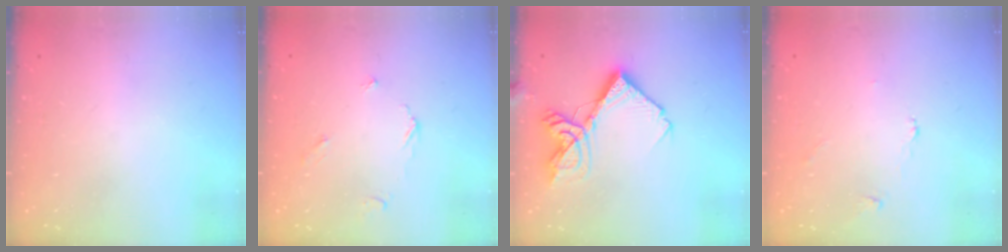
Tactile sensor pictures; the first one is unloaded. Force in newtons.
{"total": 3.6, "press": 3.6, "slide": 0.4}
{"total": 15.0, "press": 14.9, "slide": 1.7}
{"total": 2.2, "press": 2.2, "slide": 0.4}